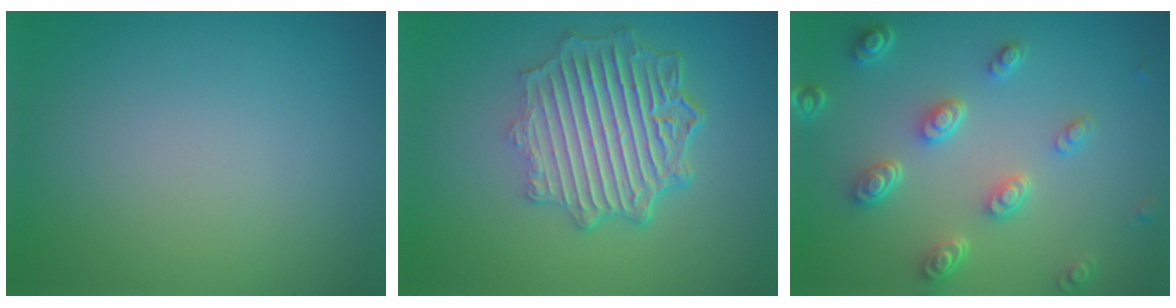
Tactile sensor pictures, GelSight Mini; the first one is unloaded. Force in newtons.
{"total": 7.0, "press": 5.4, "slide": 4.6}
{"total": 4.6, "press": 3.4, "slide": 3.0}